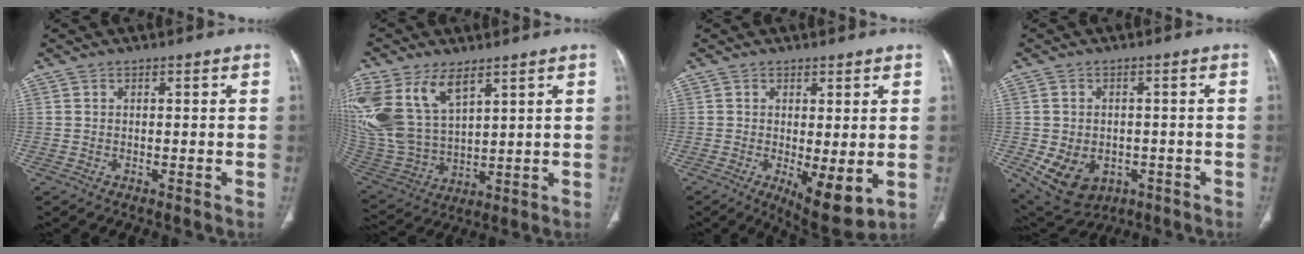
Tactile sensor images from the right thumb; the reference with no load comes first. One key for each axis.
{"total": 18.4, "fx": 8.9, "fy": 10.1, "fz": 12.6, "tx": -0.273, "ty": -0.023, "tz": 0.190}
{"total": 8.1, "fx": -1.4, "fy": 2.8, "fz": 7.4, "tx": -0.110, "ty": -0.026, "tz": -0.013}
{"total": 11.6, "fx": -3.9, "fy": 8.9, "fz": 6.5, "tx": -0.110, "ty": 0.013, "tz": -0.039}